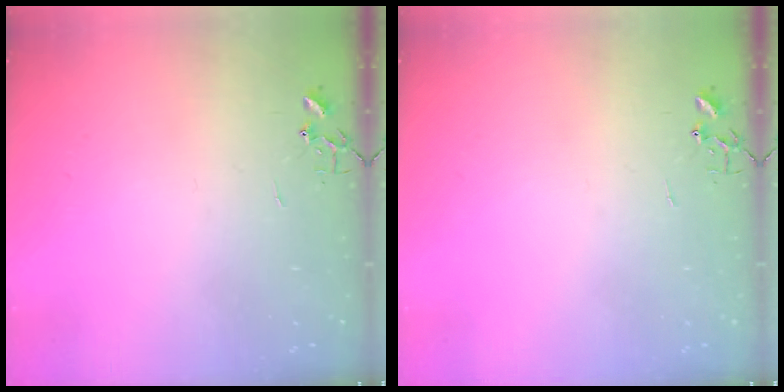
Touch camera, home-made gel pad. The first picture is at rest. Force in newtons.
{"total": 0.0}